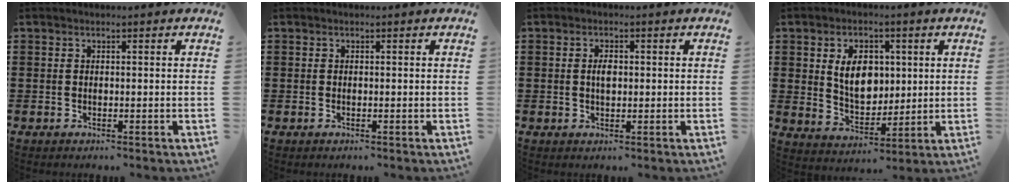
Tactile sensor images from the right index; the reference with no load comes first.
{"total": 0.0}
{"total": 2.1, "force": [0.2, 0.9, 1.9], "torque": [-0.038, 0.006, 0.001]}
{"total": 7.4, "force": [1.6, 5.0, 5.1], "torque": [-0.091, 0.008, 0.022]}